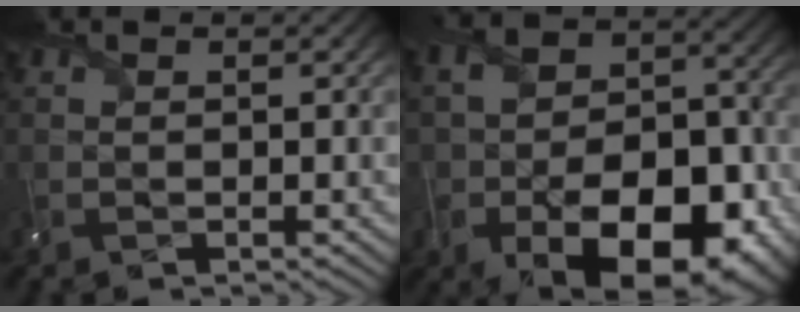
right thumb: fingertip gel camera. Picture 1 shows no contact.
{"total": 17.2, "force": [-7.9, 10.9, 10.7], "torque": [-0.158, -0.036, -0.116]}